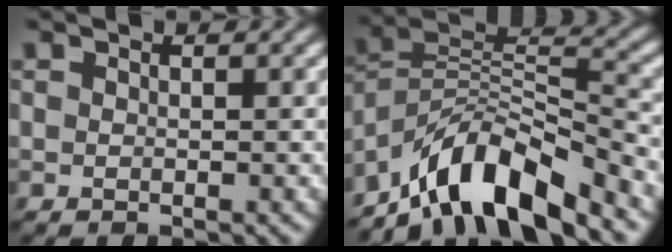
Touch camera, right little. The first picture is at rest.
{"total": 11.4, "force": [-4.6, 7.0, 7.6], "torque": [-0.121, -0.031, -0.065]}